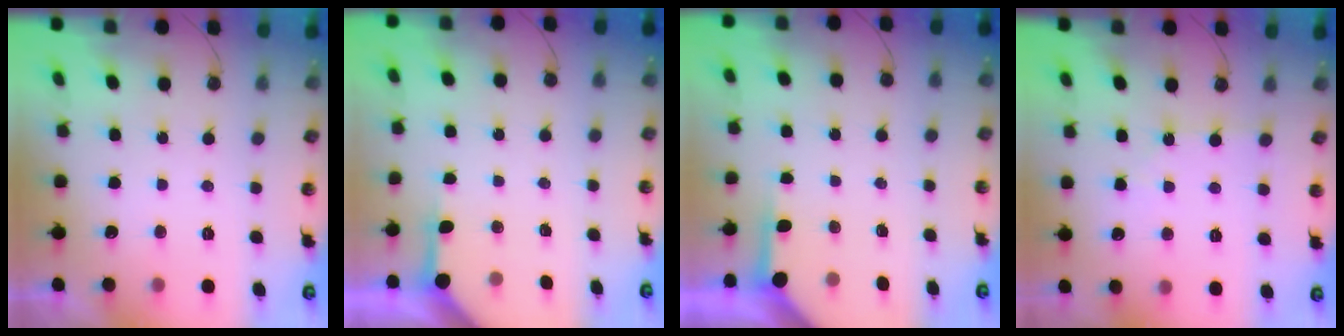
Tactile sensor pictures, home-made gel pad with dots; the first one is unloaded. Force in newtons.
{"total": 3.9, "press": 3.9, "slide": 0.4}
{"total": 3.7, "press": 3.7, "slide": 0.4}
{"total": 0.9, "press": 0.9, "slide": 0.1}